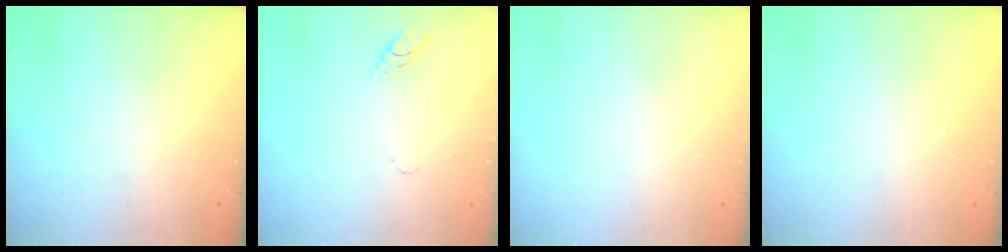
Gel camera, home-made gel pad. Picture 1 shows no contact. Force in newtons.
{"total": 4.1, "press": 4.1, "slide": 0.4}
{"total": 2.2, "press": 2.2, "slide": 0.2}
{"total": 0.0}